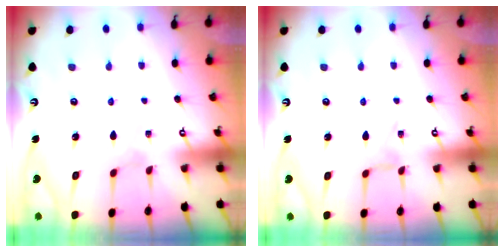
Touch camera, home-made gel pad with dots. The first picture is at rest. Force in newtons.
{"total": 0.0}